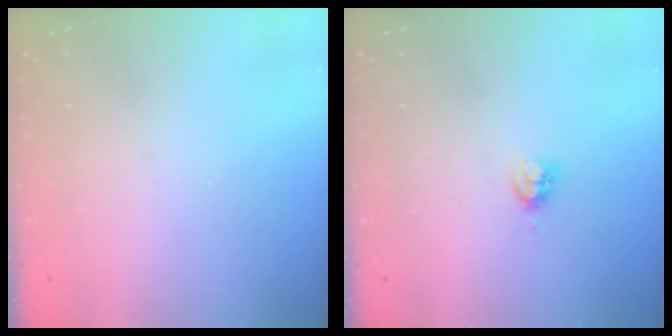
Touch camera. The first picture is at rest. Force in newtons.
{"total": 4.1, "press": 4.1, "slide": 0.2}